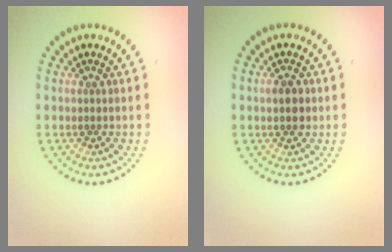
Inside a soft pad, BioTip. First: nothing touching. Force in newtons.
{"total": 2.4, "press": 2.3, "slide": 0.2}